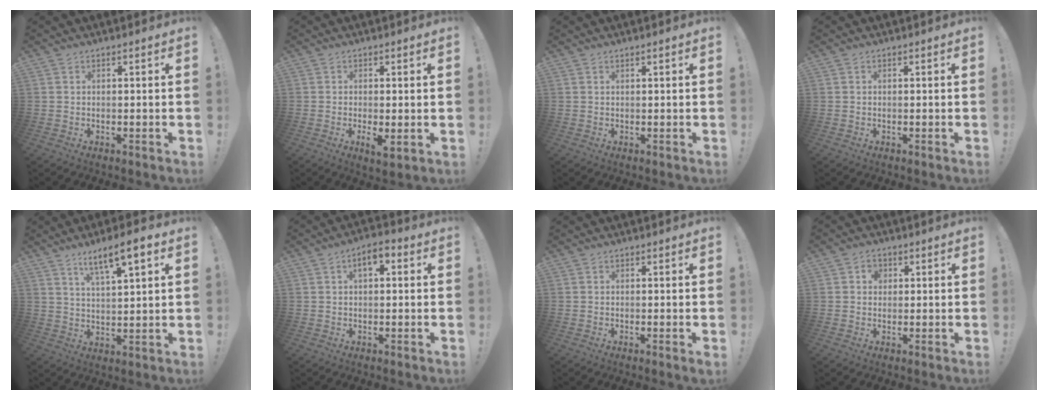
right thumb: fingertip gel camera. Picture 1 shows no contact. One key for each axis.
{"total": 3.9, "fx": -0.4, "fy": 1.4, "fz": 3.7, "tx": -0.051, "ty": -0.011, "tz": -0.004}
{"total": 0.6, "fx": 0.5, "fy": -0.1, "fz": 0.4, "tx": -0.001, "ty": -0.003, "tz": 0.007}
{"total": 0.0}
{"total": 9.2, "fx": 5.8, "fy": 1.8, "fz": 7.0, "tx": -0.110, "ty": -0.031, "tz": 0.096}
{"total": 4.5, "fx": 1.0, "fy": 2.5, "fz": 3.6, "tx": -0.048, "ty": 0.004, "tz": 0.013}
{"total": 1.3, "fx": -0.2, "fy": -0.5, "fz": 1.2, "tx": -0.021, "ty": -0.003, "tz": -0.004}
{"total": 3.2, "fx": 0.6, "fy": 2.8, "fz": 1.4, "tx": -0.016, "ty": 0.002, "tz": 0.009}